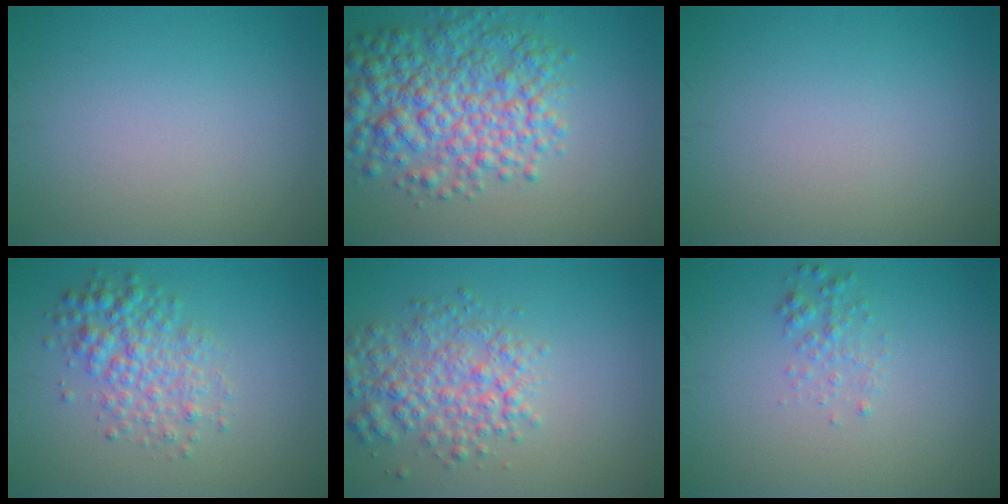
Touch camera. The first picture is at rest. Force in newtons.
{"total": 7.7, "press": 7.7, "slide": 0.1}
{"total": 0.0}
{"total": 3.9, "press": 3.9, "slide": 0.1}
{"total": 4.5, "press": 4.5, "slide": 0.2}
{"total": 1.4, "press": 1.4, "slide": 0.0}